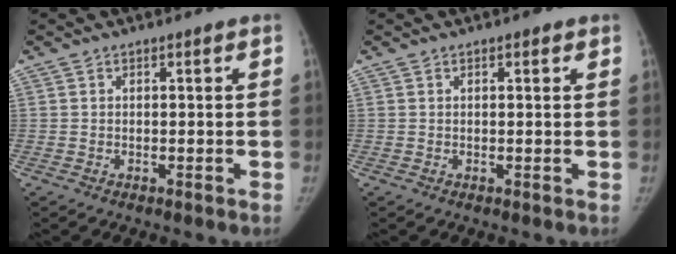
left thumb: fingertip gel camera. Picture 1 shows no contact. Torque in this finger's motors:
{"motor_torque": [0.09, 0.21, -0.28, -0.28, 0.03]}